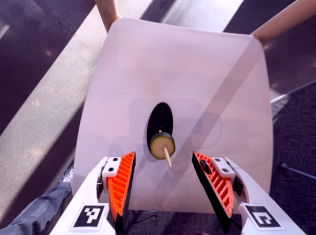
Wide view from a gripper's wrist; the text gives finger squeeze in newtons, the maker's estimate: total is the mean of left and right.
{"total": 0.0}